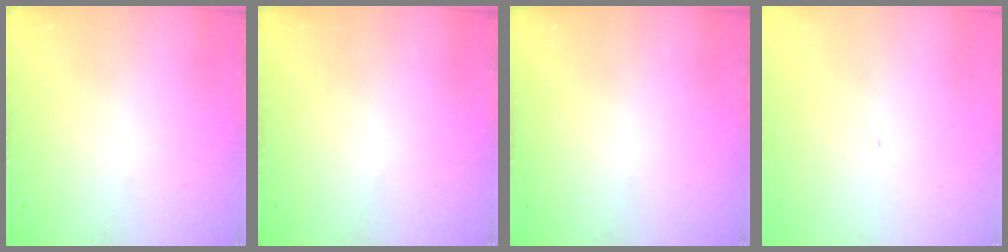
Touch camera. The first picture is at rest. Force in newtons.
{"total": 0.0}
{"total": 0.0}
{"total": 2.1, "press": 2.1, "slide": 0.2}